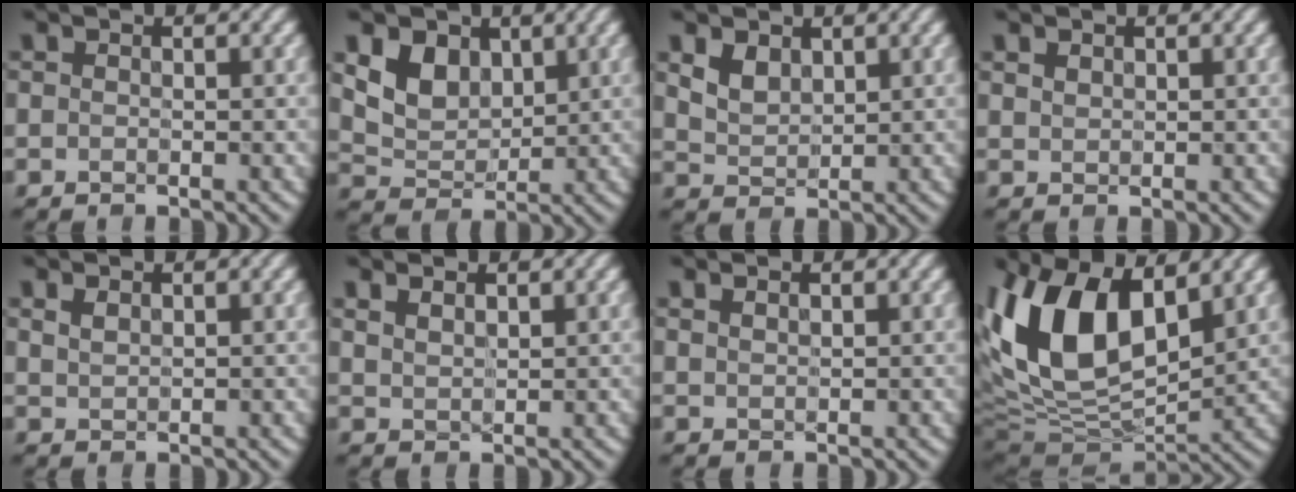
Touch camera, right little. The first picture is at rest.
{"total": 3.9, "force": [1.6, 2.9, 2.1], "torque": [-0.056, -0.011, 0.028]}
{"total": 2.0, "force": [0.9, 1.5, 1.1], "torque": [-0.034, -0.007, 0.022]}
{"total": 0.9, "force": [0.6, 0.6, 0.3], "torque": [-0.012, 0.002, 0.019]}
{"total": 0.9, "force": [0.6, 0.5, 0.5], "torque": [-0.013, 0.004, 0.014]}
{"total": 2.0, "force": [1.4, 0.9, 1.1], "torque": [-0.022, 0.010, 0.020]}
{"total": 1.1, "force": [0.9, 0.4, 0.4], "torque": [-0.005, 0.006, 0.010]}
{"total": 15.6, "force": [4.1, 8.3, 12.6], "torque": [-0.254, 0.011, 0.068]}